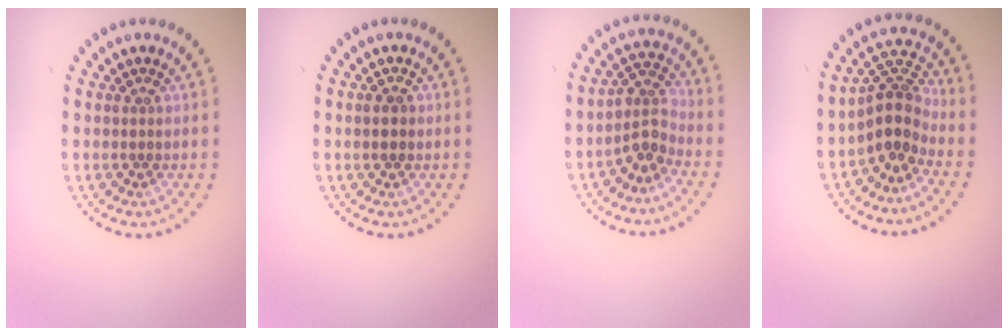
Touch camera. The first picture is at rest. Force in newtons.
{"total": 2.0, "press": 2.0, "slide": 0.2}
{"total": 2.8, "press": 2.2, "slide": 1.7}
{"total": 3.7, "press": 2.8, "slide": 2.4}